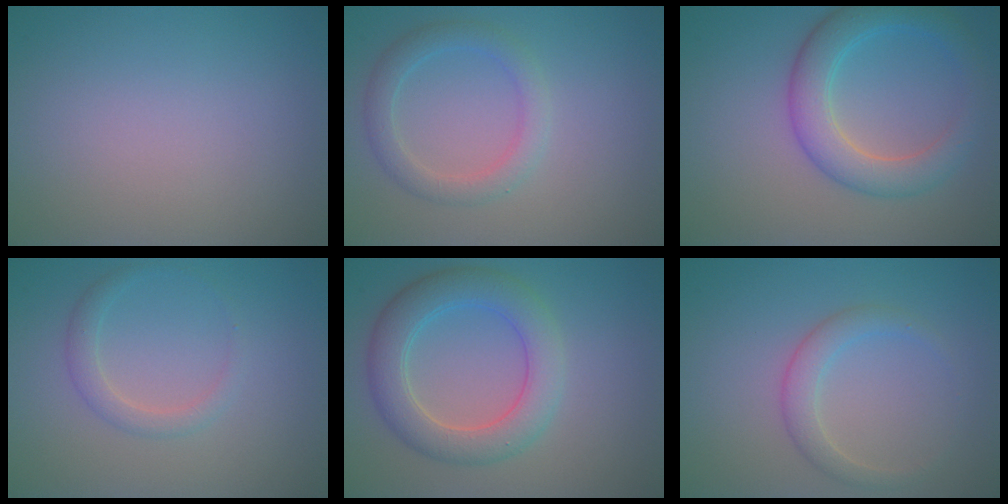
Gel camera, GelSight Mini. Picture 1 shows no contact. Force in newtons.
{"total": 2.7, "press": 2.7, "slide": 0.1}
{"total": 5.0, "press": 4.9, "slide": 0.3}
{"total": 1.8, "press": 1.8, "slide": 0.0}
{"total": 5.3, "press": 5.3, "slide": 0.1}
{"total": 2.3, "press": 2.3, "slide": 0.1}